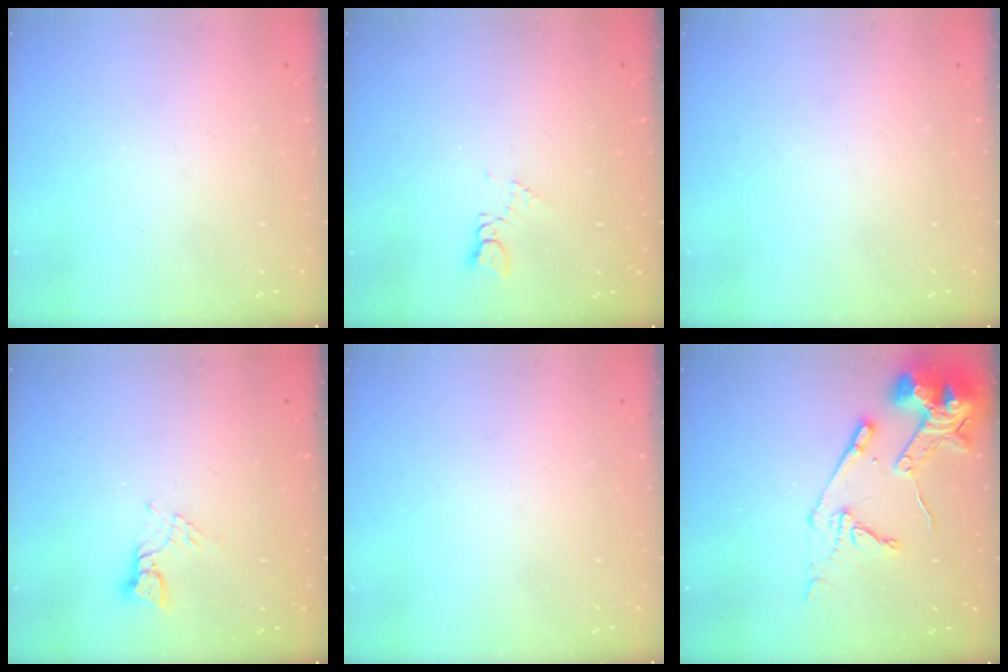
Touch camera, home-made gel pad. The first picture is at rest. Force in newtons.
{"total": 2.7, "press": 2.7, "slide": 0.3}
{"total": 0.0}
{"total": 2.4, "press": 2.4, "slide": 0.2}
{"total": 0.0}
{"total": 14.6, "press": 14.5, "slide": 1.7}